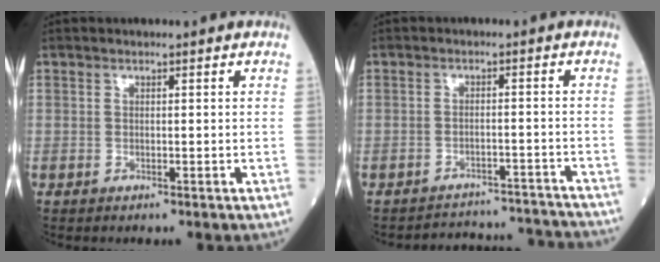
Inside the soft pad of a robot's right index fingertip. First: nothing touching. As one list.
[{"total": 11.5, "force": [-11.5, 0.9, 0.2], "torque": [0.001, 0.020, -0.137]}]